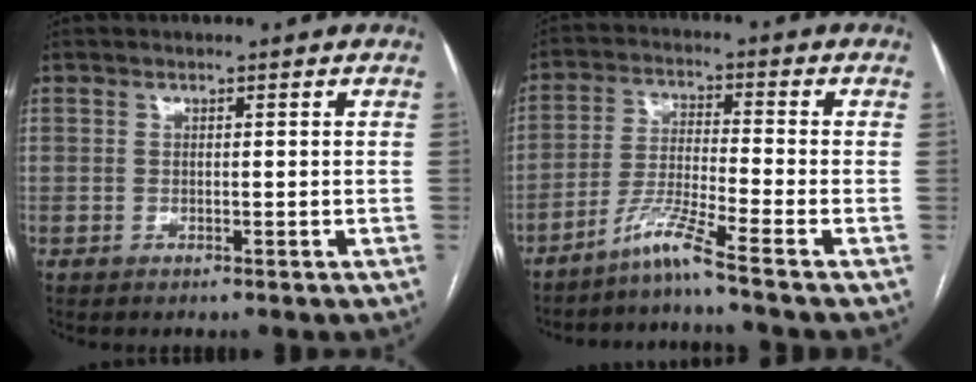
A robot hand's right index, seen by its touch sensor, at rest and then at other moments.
{"total": 6.2, "force": [-4.9, -2.0, 3.2], "torque": [-0.069, -0.022, -0.101]}